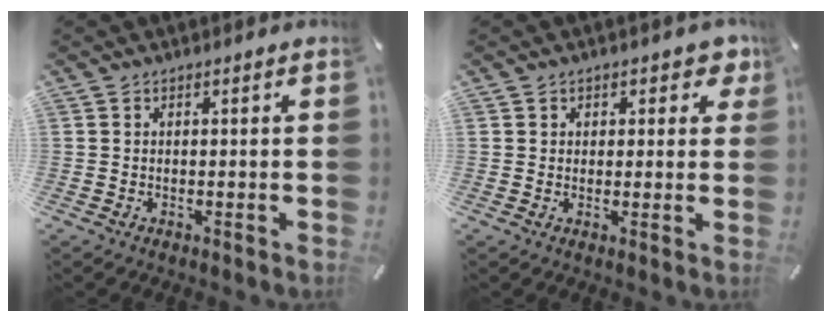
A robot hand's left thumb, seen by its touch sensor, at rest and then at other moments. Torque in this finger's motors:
{"motor_torque": [0.15, -0.22, 0.19, 0.12, 0.00]}